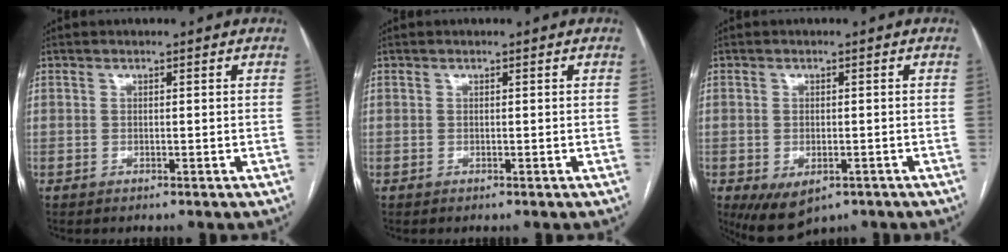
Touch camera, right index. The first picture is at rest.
{"total": 0.0}
{"total": 6.5, "force": [-3.3, 3.6, 4.2], "torque": [-0.071, -0.011, -0.038]}